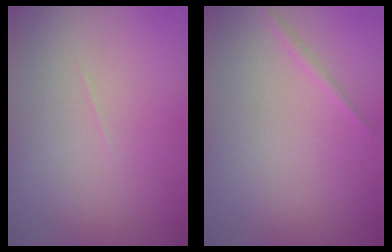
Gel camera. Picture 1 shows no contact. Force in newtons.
{"total": 0.7, "press": 0.7, "slide": 0.1}